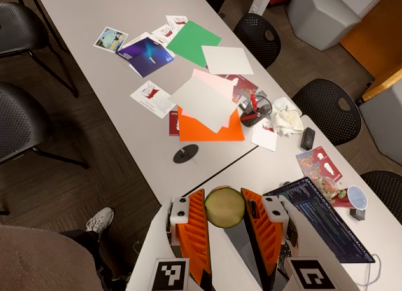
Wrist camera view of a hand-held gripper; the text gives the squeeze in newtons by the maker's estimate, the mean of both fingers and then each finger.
{"total": 8.6, "left": 8.6, "right": 8.7}